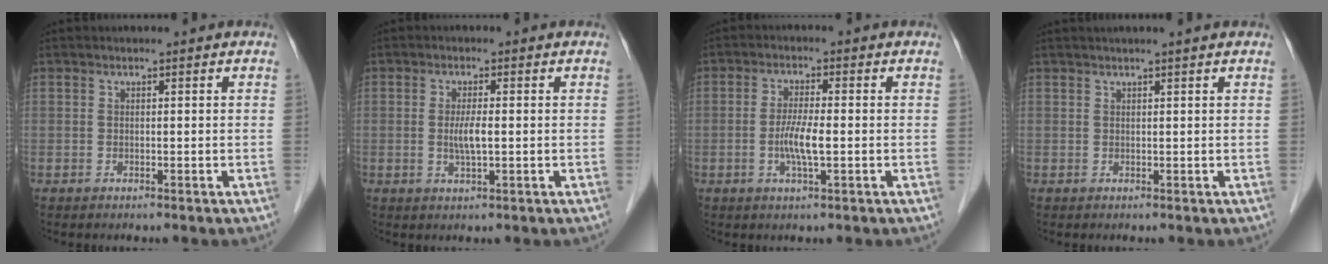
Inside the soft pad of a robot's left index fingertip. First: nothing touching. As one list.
[{"total": 3.0, "force": [-0.2, 0.4, 3.0], "torque": [-0.060, -0.003, -0.003]}, {"total": 4.5, "force": [-0.9, 0.4, 4.4], "torque": [-0.089, -0.005, -0.019]}, {"total": 3.2, "force": [2.6, -0.7, 1.8], "torque": [-0.020, 0.020, 0.039]}]